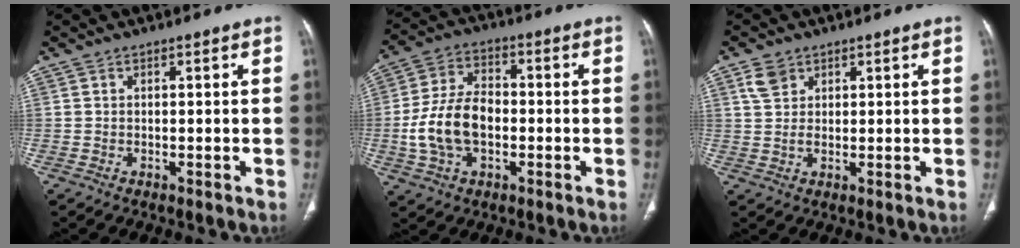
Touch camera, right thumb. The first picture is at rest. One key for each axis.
{"total": 12.5, "fx": -1.9, "fy": 7.9, "fz": 9.4, "tx": -0.182, "ty": 0.025, "tz": -0.038}
{"total": 3.7, "fx": 2.0, "fy": 2.6, "fz": 1.7, "tx": -0.028, "ty": -0.003, "tz": 0.044}